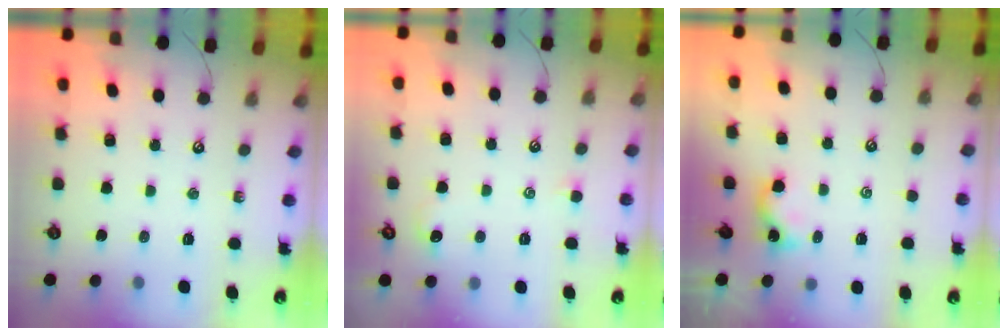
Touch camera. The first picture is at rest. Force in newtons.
{"total": 0.6, "press": 0.1, "slide": 0.6}
{"total": 1.2, "press": 1.1, "slide": 0.2}